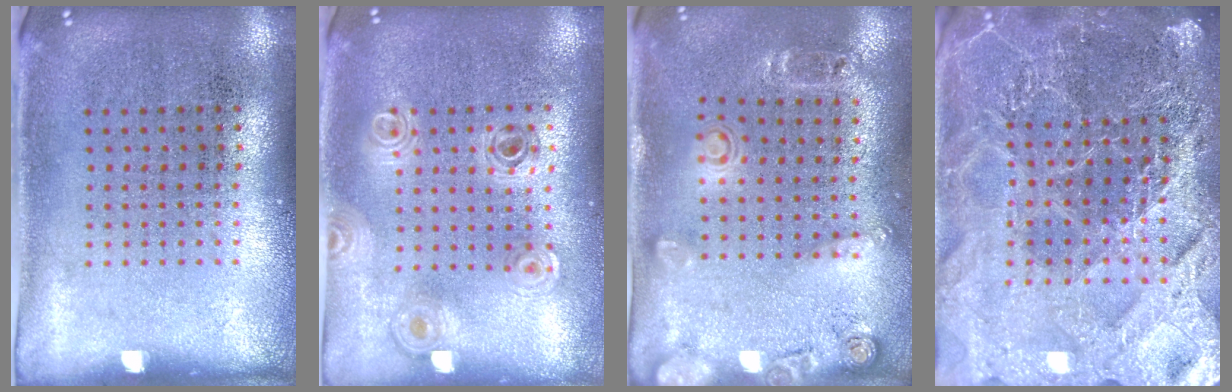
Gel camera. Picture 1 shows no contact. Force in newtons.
{"total": 0.8, "press": 0.8, "slide": 0.1}
{"total": 1.8, "press": 1.2, "slide": 1.3}
{"total": 5.5, "press": 4.9, "slide": 2.5}